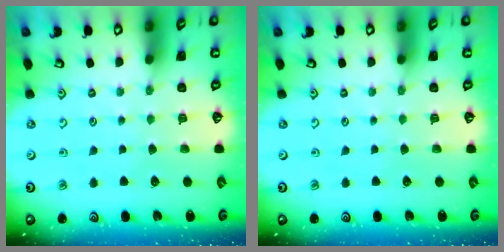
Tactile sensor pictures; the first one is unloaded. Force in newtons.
{"total": 0.0}